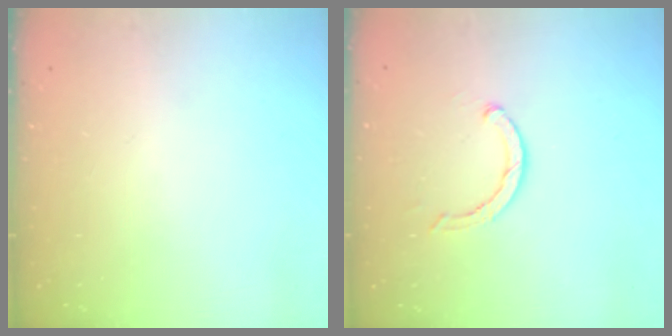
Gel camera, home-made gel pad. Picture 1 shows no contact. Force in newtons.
{"total": 2.6, "press": 2.5, "slide": 0.4}